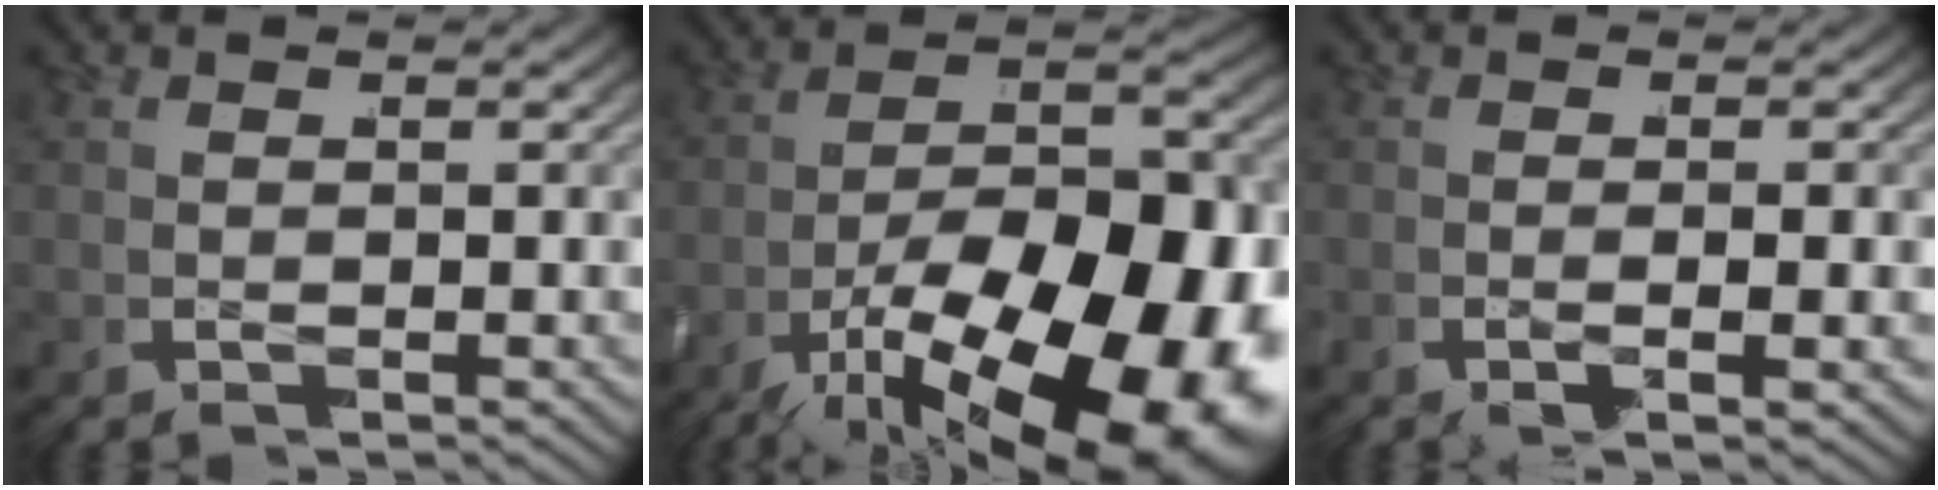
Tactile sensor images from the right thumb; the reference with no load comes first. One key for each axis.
{"total": 22.7, "fx": -5.7, "fy": 13.3, "fz": 17.5, "tx": -0.296, "ty": -0.074, "tz": -0.051}
{"total": 2.4, "fx": -0.8, "fy": 0.7, "fz": 2.1, "tx": -0.043, "ty": -0.005, "tz": -0.016}